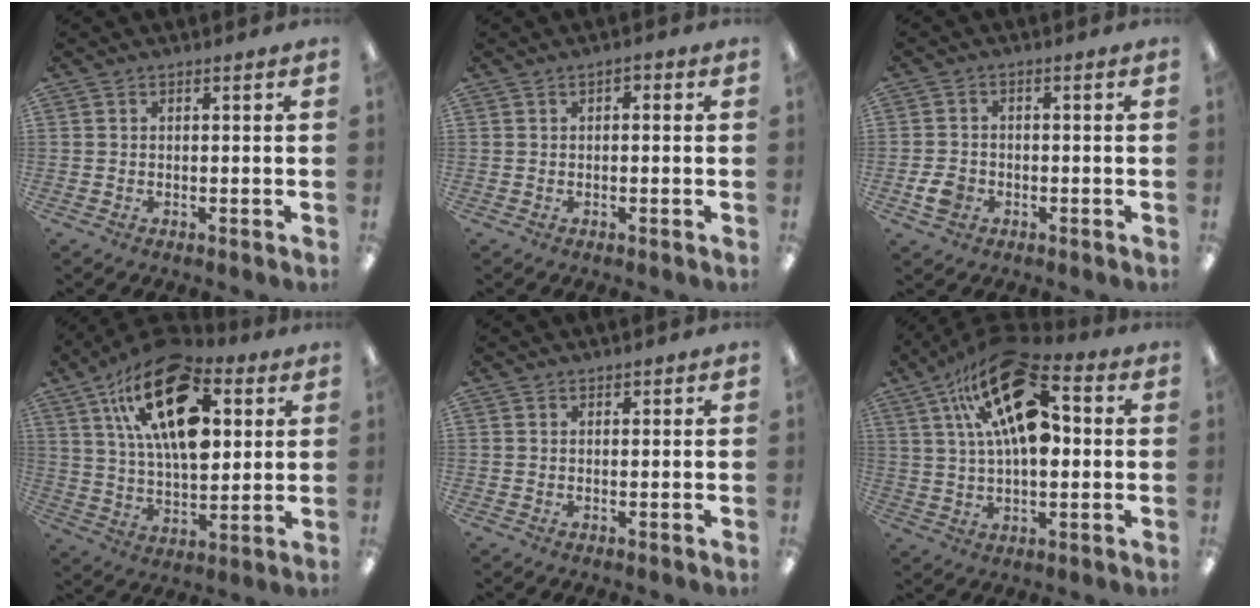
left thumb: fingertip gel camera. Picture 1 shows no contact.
{"total": 1.2, "force": [-0.1, 0.8, 0.9], "torque": [-0.016, 0.004, -0.001]}
{"total": 4.2, "force": [-1.5, 3.3, 2.2], "torque": [-0.047, 0.003, -0.027]}
{"total": 23.1, "force": [10.4, 11.6, 17.1], "torque": [-0.295, -0.041, 0.173]}
{"total": 0.9, "force": [0.7, 0.5, 0.0], "torque": [0.001, 0.002, 0.013]}
{"total": 21.7, "force": [8.6, 10.6, 16.9], "torque": [-0.297, -0.041, 0.140]}